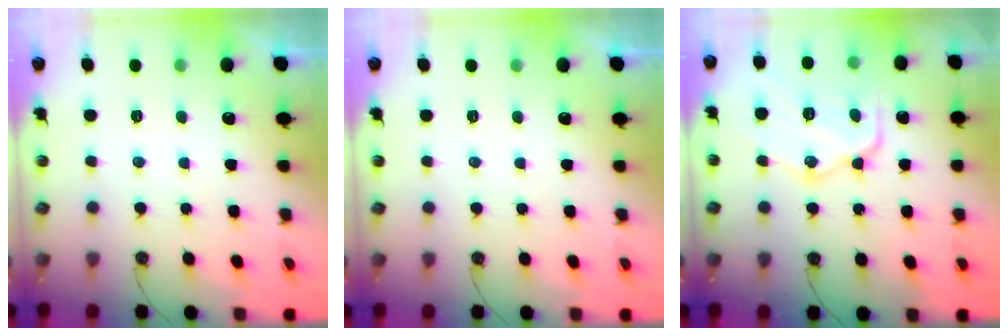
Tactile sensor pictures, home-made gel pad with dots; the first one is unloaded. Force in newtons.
{"total": 0.0}
{"total": 18.3, "press": 18.2, "slide": 1.7}